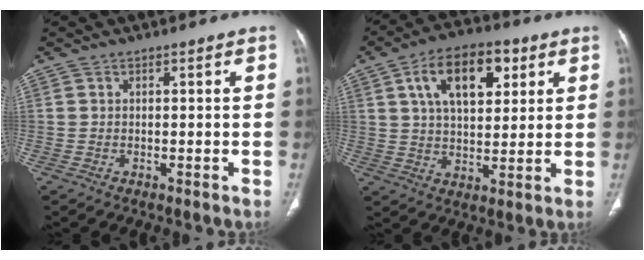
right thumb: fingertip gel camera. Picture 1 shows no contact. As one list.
[{"total": 14.7, "force": [5.8, 8.0, 10.9], "torque": [-0.152, -0.006, 0.097]}]